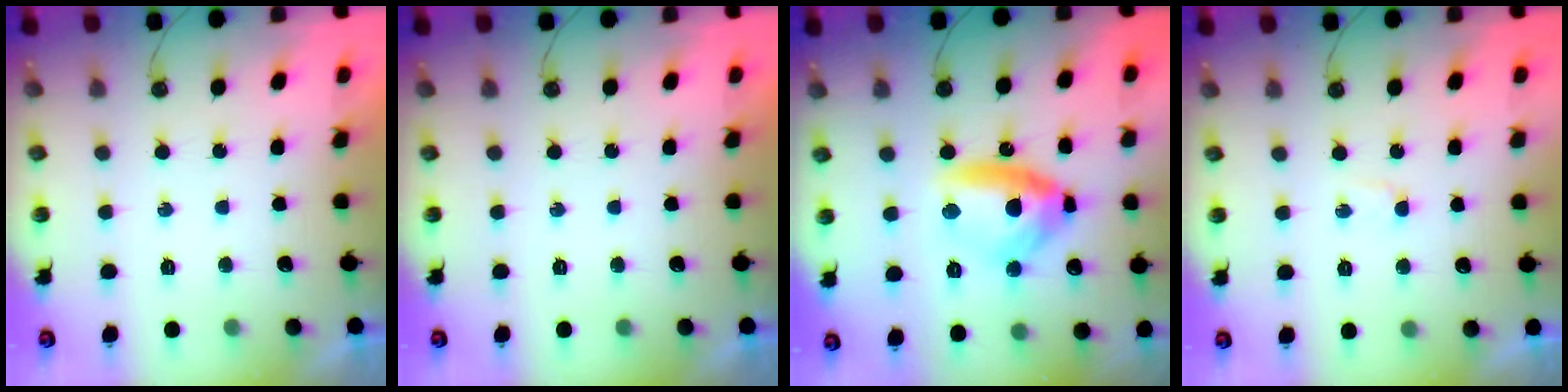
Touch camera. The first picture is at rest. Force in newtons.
{"total": 0.0}
{"total": 13.7, "press": 13.6, "slide": 1.9}
{"total": 1.8, "press": 1.4, "slide": 1.1}